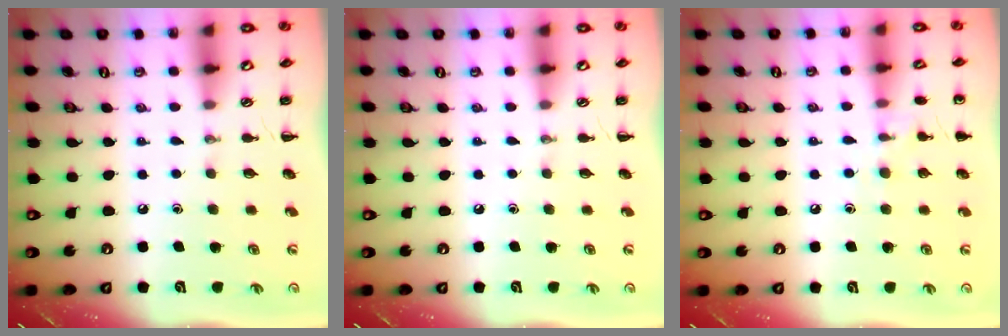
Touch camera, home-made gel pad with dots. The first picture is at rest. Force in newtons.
{"total": 0.0}
{"total": 6.7, "press": 6.5, "slide": 1.8}